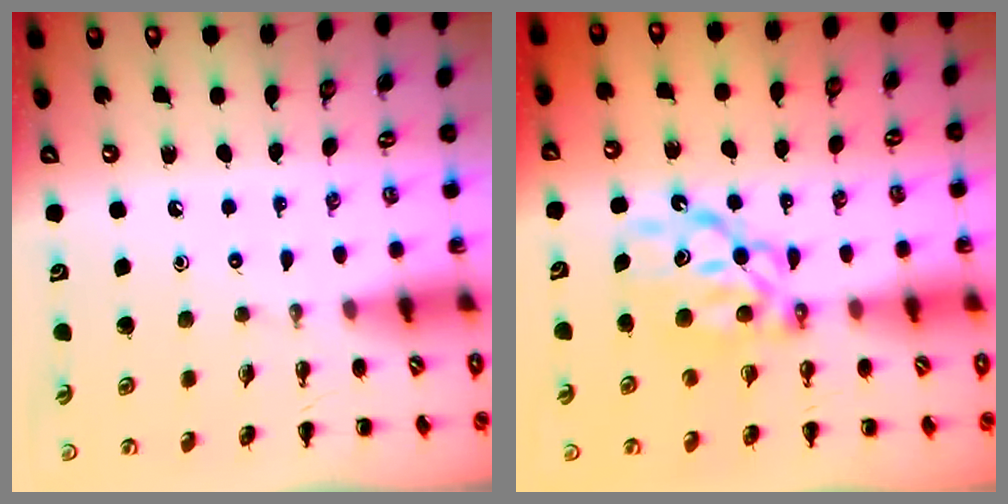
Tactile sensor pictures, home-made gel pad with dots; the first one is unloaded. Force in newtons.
{"total": 8.0, "press": 7.9, "slide": 1.1}